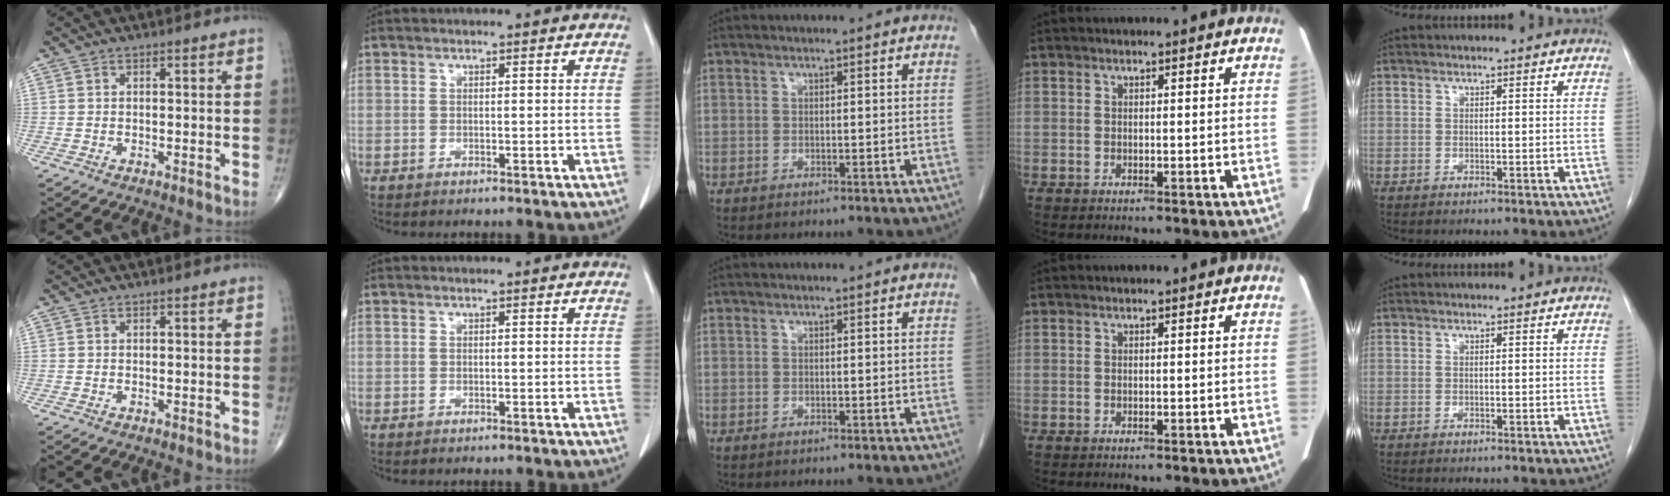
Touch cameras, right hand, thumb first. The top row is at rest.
{}